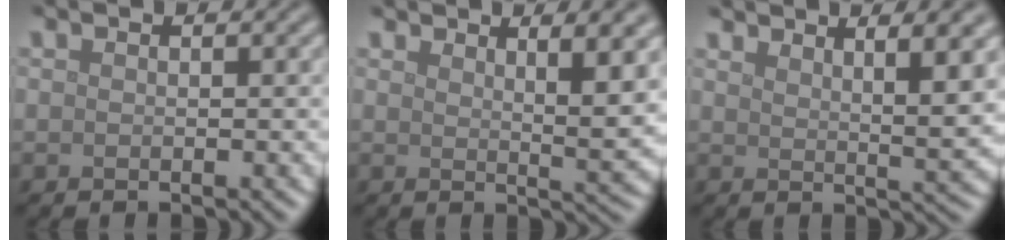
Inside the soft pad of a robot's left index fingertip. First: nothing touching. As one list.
[{"total": 4.5, "force": [2.7, 1.3, 3.4], "torque": [-0.037, -0.007, 0.041]}, {"total": 5.6, "force": [3.6, 1.5, 4.0], "torque": [-0.038, 0.005, 0.053]}]